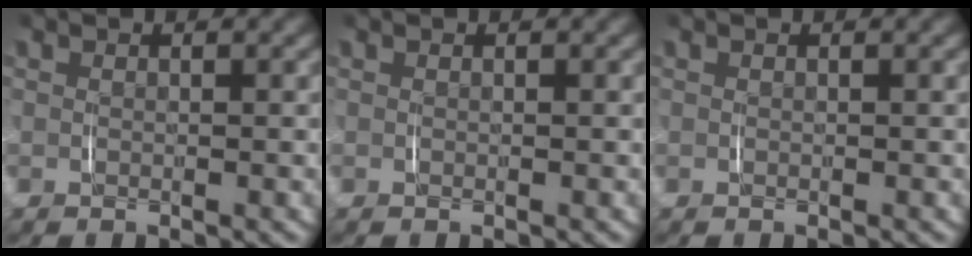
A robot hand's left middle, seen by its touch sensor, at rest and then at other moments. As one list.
[{"total": 0.0}, {"total": 0.0}]